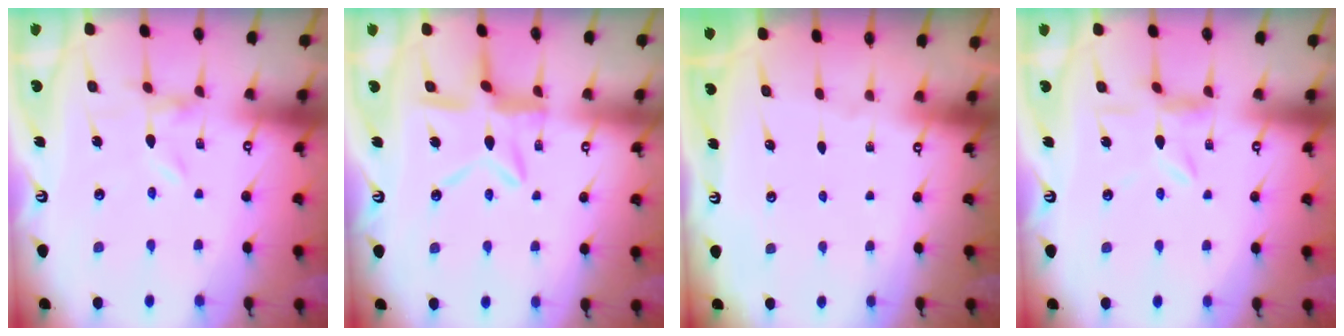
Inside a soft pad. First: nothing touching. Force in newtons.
{"total": 11.4, "press": 11.4, "slide": 1.2}
{"total": 0.0}
{"total": 5.2, "press": 5.1, "slide": 0.6}